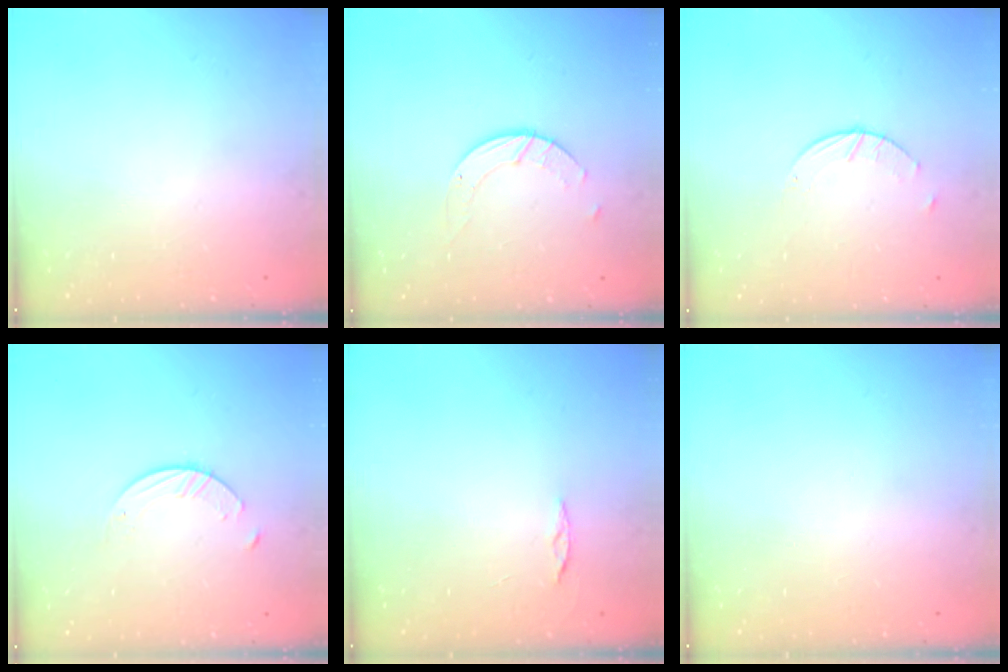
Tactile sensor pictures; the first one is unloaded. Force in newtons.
{"total": 4.5, "press": 4.5, "slide": 0.3}
{"total": 2.0, "press": 2.0, "slide": 0.3}
{"total": 1.4, "press": 1.4, "slide": 0.2}
{"total": 3.1, "press": 3.1, "slide": 0.3}
{"total": 0.0}